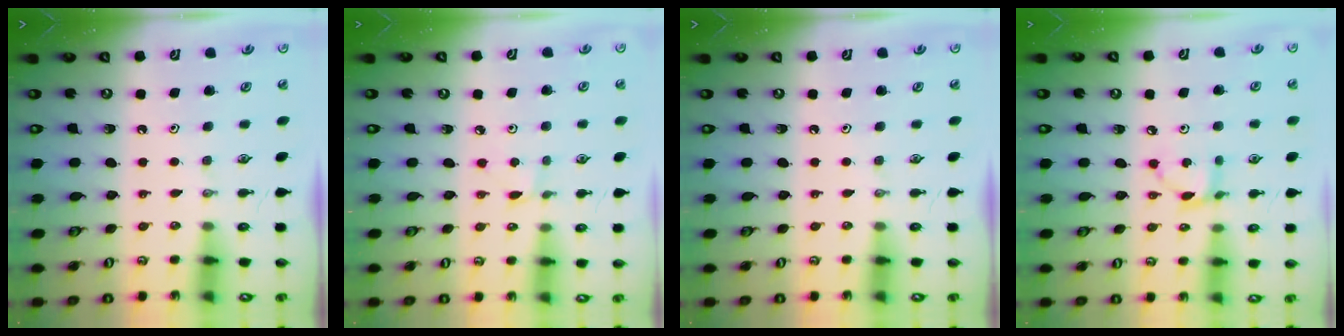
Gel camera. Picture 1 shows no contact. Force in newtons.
{"total": 1.5, "press": 1.5, "slide": 0.2}
{"total": 0.0}
{"total": 5.3, "press": 5.3, "slide": 0.2}